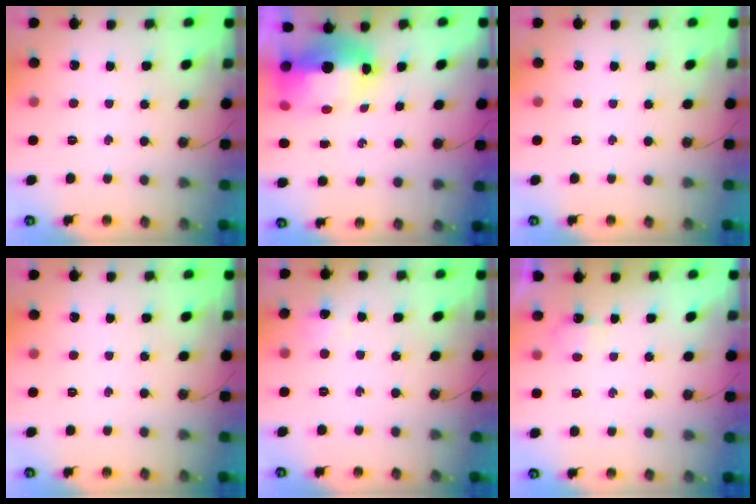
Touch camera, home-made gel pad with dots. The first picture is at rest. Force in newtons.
{"total": 12.3, "press": 12.1, "slide": 1.9}
{"total": 0.0}
{"total": 0.0}
{"total": 4.3, "press": 4.2, "slide": 0.6}
{"total": 3.0, "press": 2.9, "slide": 0.5}